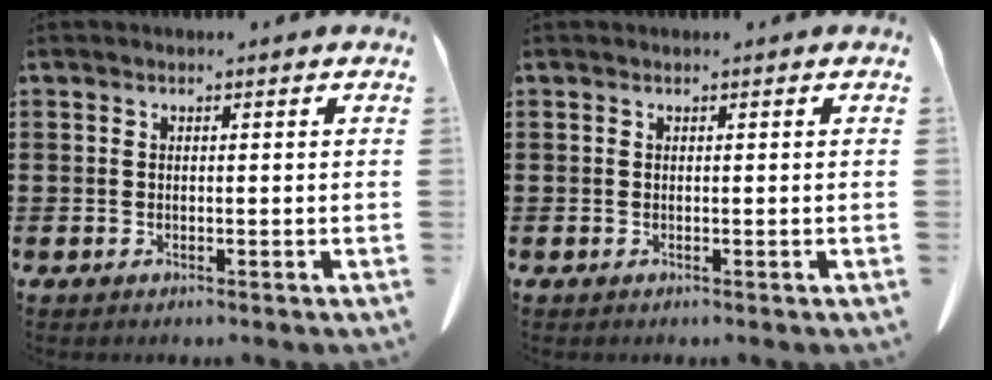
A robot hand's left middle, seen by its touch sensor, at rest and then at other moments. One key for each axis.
{"total": 0.0}